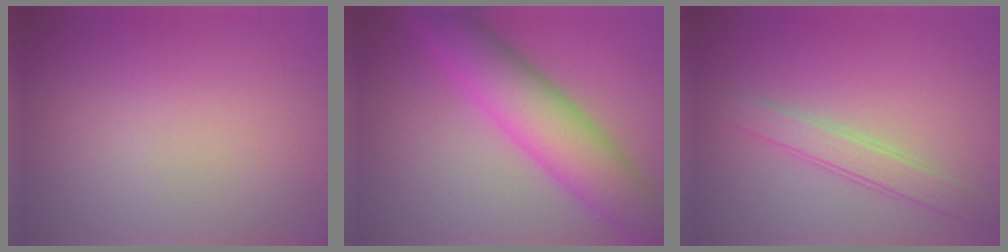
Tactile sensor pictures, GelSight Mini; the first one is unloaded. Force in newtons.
{"total": 7.9, "press": 7.9, "slide": 0.3}
{"total": 2.5, "press": 2.5, "slide": 0.1}